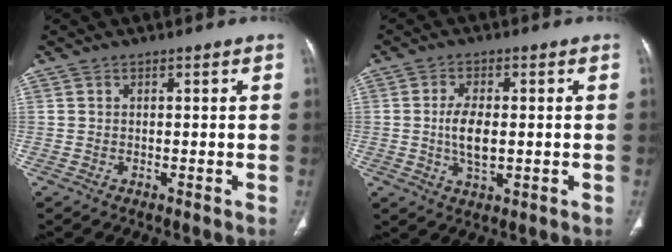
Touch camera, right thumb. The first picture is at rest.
{"total": 6.2, "force": [-0.2, 3.1, 5.4], "torque": [-0.104, -0.004, -0.004]}